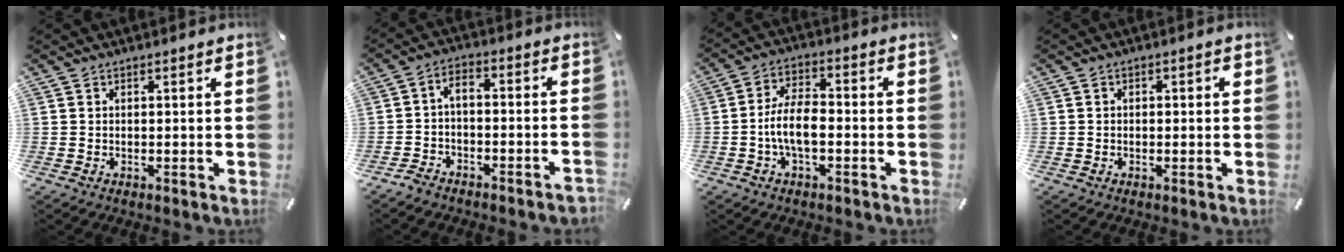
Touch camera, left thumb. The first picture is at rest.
{"total": 4.5, "force": [-3.4, 1.6, 2.5], "torque": [-0.041, 0.011, -0.064]}
{"total": 8.1, "force": [-2.3, 3.8, 6.8], "torque": [-0.140, 0.007, -0.043]}
{"total": 1.2, "force": [-0.3, 0.8, 0.8], "torque": [-0.014, 0.004, -0.008]}